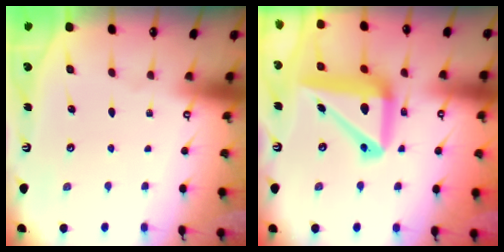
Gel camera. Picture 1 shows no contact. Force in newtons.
{"total": 17.9, "press": 17.7, "slide": 2.5}